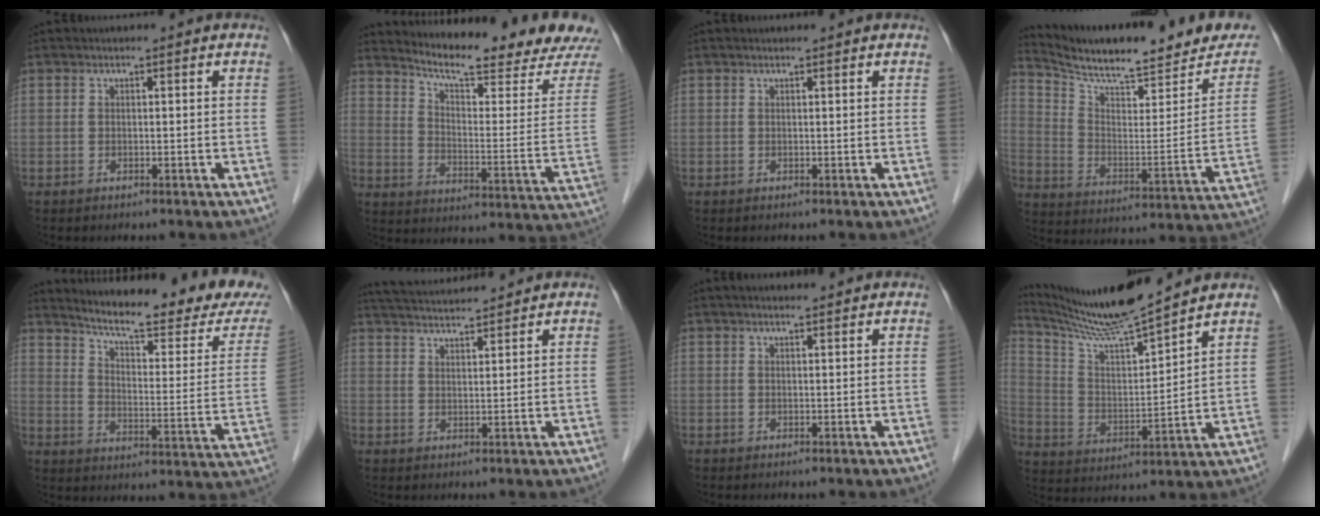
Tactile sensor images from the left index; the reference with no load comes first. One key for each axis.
{"total": 17.7, "fx": 16.7, "fy": -0.7, "fz": 5.8, "tx": -0.101, "ty": -0.086, "tz": 0.220}
{"total": 0.8, "fx": 0.8, "fy": 0.0, "fz": 0.2, "tx": -0.010, "ty": 0.009, "tz": 0.013}
{"total": 20.7, "fx": 18.2, "fy": 3.8, "fz": 9.1, "tx": -0.140, "ty": -0.031, "tz": 0.258}
{"total": 20.6, "fx": 18.6, "fy": 0.9, "fz": 8.8, "tx": -0.130, "ty": -0.075, "tz": 0.240}
{"total": 8.8, "fx": 8.4, "fy": 0.1, "fz": 2.7, "tx": -0.055, "ty": 0.028, "tz": 0.135}
{"total": 3.9, "fx": 3.6, "fy": 0.4, "fz": 1.4, "tx": -0.019, "ty": 0.024, "tz": 0.046}
{"total": 14.2, "fx": 13.1, "fy": -1.2, "fz": 5.3, "tx": -0.111, "ty": 0.003, "tz": 0.238}